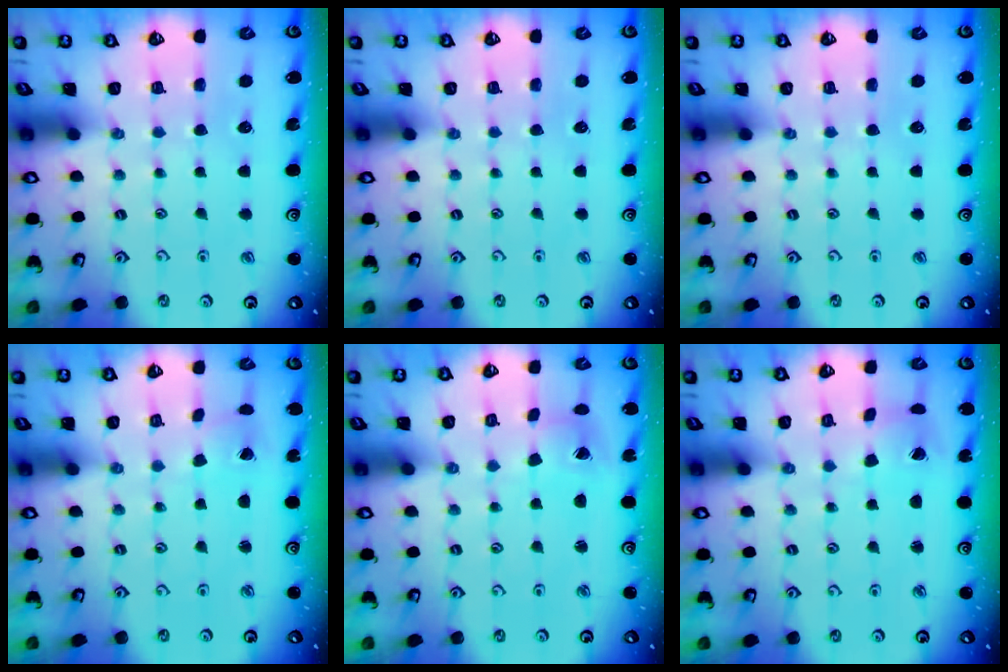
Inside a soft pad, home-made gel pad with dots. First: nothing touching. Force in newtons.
{"total": 0.0}
{"total": 0.0}
{"total": 0.6, "press": 0.6, "slide": 0.0}
{"total": 2.5, "press": 2.5, "slide": 0.3}
{"total": 1.4, "press": 1.4, "slide": 0.2}